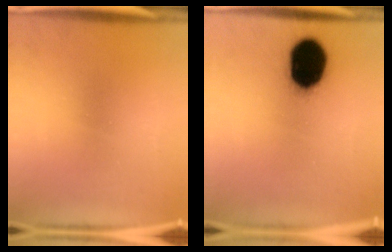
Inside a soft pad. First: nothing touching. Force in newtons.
{"total": 18.7}